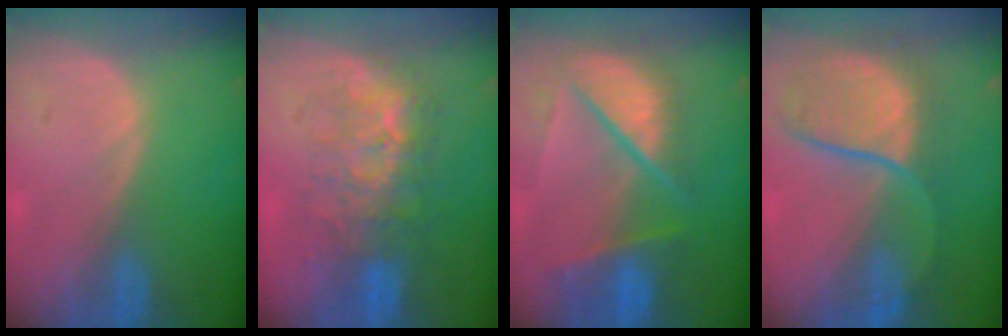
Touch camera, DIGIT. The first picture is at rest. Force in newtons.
{"total": 8.2, "press": 8.0, "slide": 1.8}
{"total": 10.3, "press": 8.6, "slide": 5.5}
{"total": 9.1, "press": 8.7, "slide": 2.7}